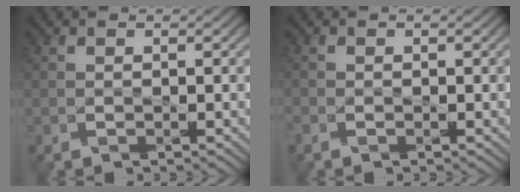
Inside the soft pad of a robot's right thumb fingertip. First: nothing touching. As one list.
[{"total": 1.0, "force": [-0.8, 0.4, 0.4], "torque": [-0.015, -0.006, -0.018]}]